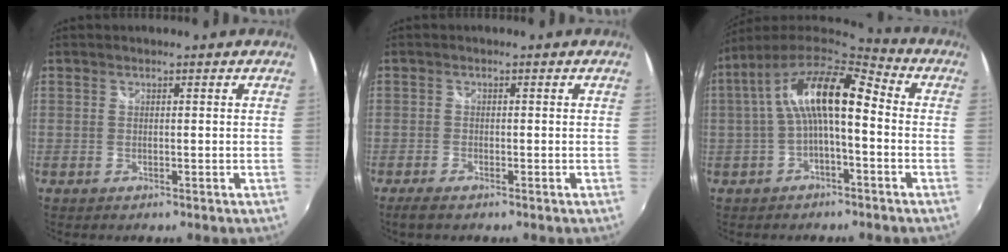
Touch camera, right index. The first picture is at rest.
{"total": 2.7, "force": [-2.1, 0.8, 1.6], "torque": [-0.040, -0.008, -0.040]}
{"total": 13.7, "force": [0.5, 4.5, 12.9], "torque": [-0.236, 0.026, -0.001]}